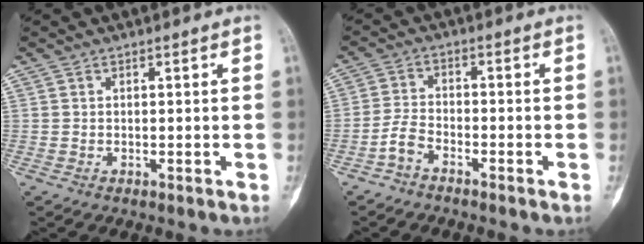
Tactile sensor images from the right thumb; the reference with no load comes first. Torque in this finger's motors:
{"motor_torque": [-0.20, 0.07, 0.35, -0.28, -0.06]}